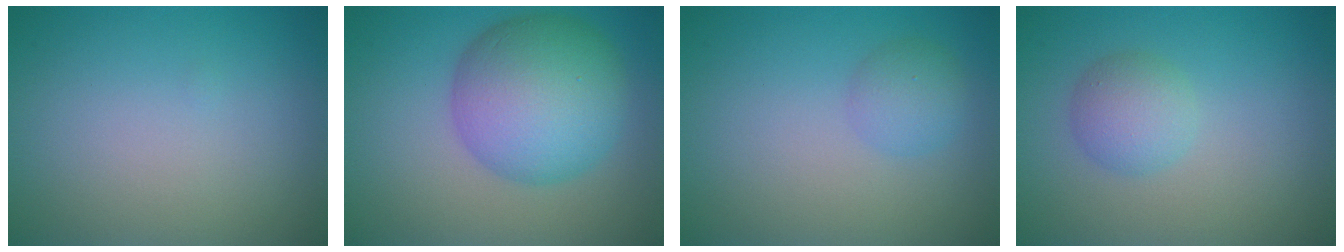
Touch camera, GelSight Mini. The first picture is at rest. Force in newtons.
{"total": 9.2, "press": 9.2, "slide": 0.2}
{"total": 2.1, "press": 2.1, "slide": 0.1}
{"total": 2.6, "press": 2.6, "slide": 0.1}